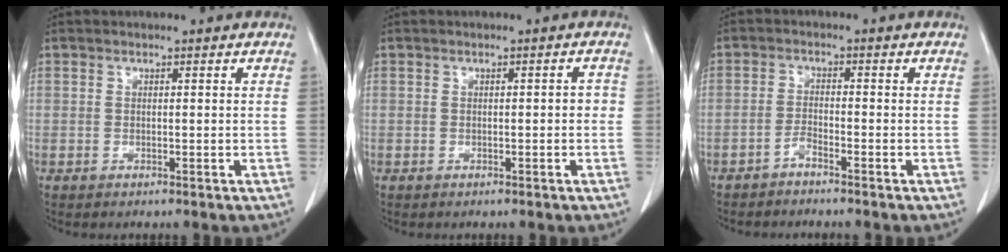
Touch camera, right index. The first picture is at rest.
{"total": 1.3, "force": [-0.1, 0.5, 1.2], "torque": [-0.013, 0.006, -0.001]}
{"total": 1.8, "force": [-1.6, 0.1, 0.7], "torque": [-0.015, 0.001, -0.033]}